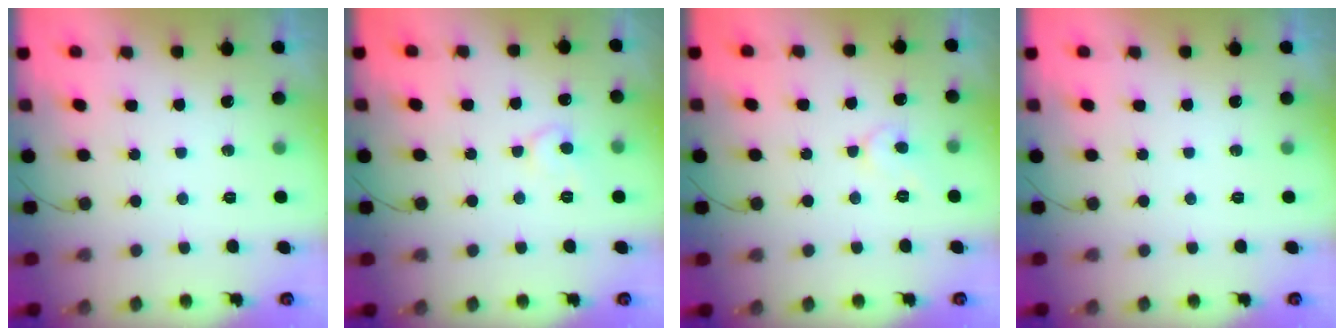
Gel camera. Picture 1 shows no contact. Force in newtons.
{"total": 6.5, "press": 6.5, "slide": 0.5}
{"total": 4.7, "press": 4.7, "slide": 0.5}
{"total": 0.0}